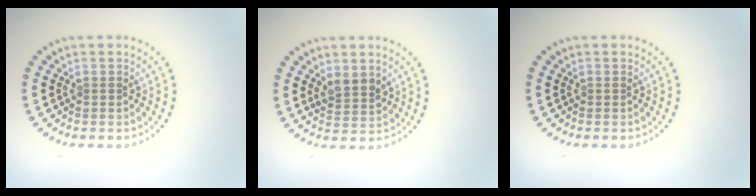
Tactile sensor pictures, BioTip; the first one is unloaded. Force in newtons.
{"total": 2.2, "press": 2.0, "slide": 0.8}
{"total": 0.0}